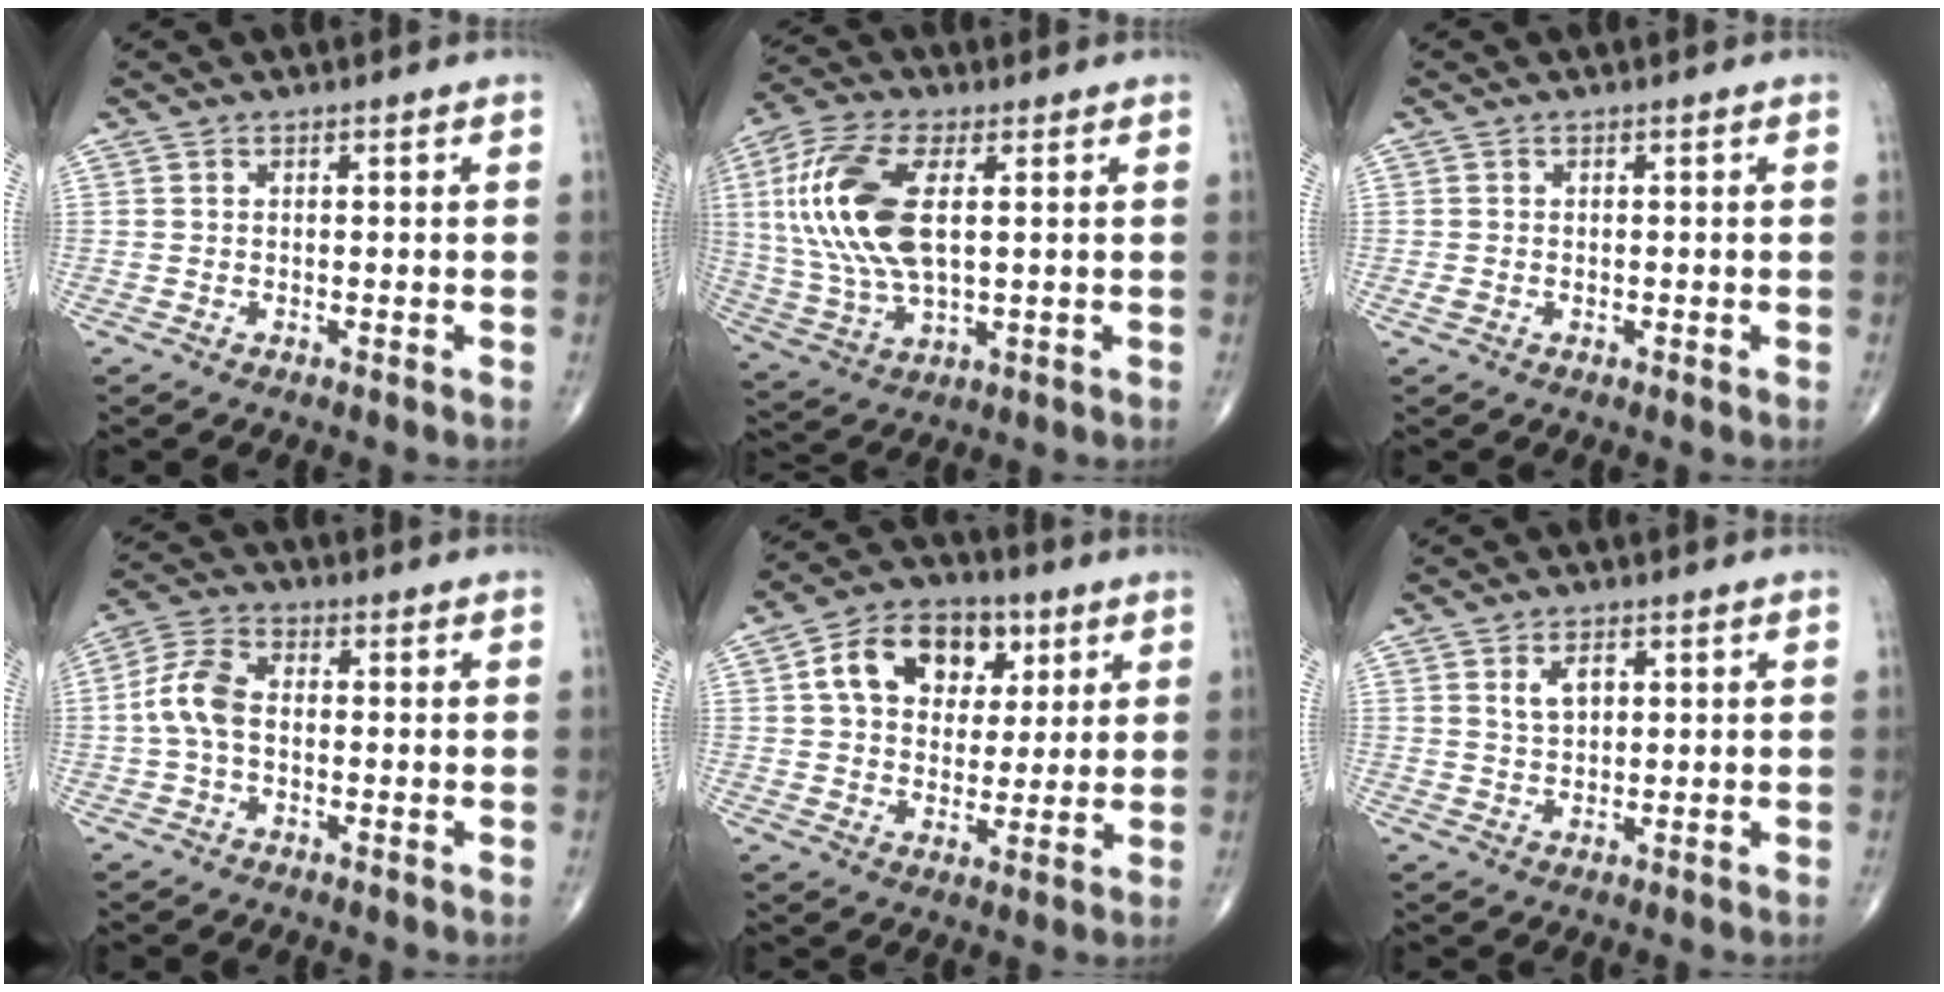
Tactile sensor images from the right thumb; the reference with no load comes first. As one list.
[{"total": 17.7, "force": [3.2, 8.3, 15.3], "torque": [-0.339, 0.000, 0.062]}, {"total": 1.0, "force": [-0.2, 0.7, 0.6], "torque": [-0.016, 0.002, -0.004]}, {"total": 7.1, "force": [-0.5, 4.3, 5.7], "torque": [-0.121, 0.021, -0.020]}, {"total": 13.8, "force": [4.5, 9.9, 8.5], "torque": [-0.106, 0.002, 0.068]}, {"total": 3.7, "force": [1.3, 2.2, 2.6], "torque": [-0.039, -0.003, 0.026]}]